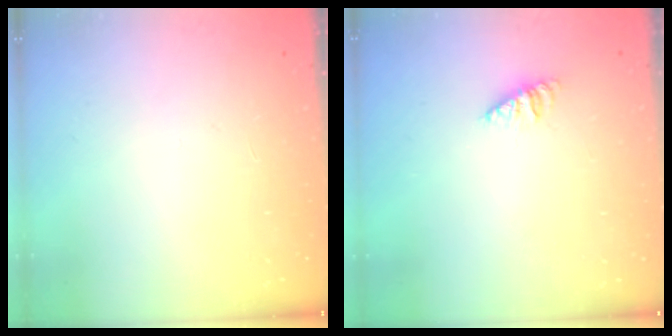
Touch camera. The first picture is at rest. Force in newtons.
{"total": 1.3, "press": 1.3, "slide": 0.2}